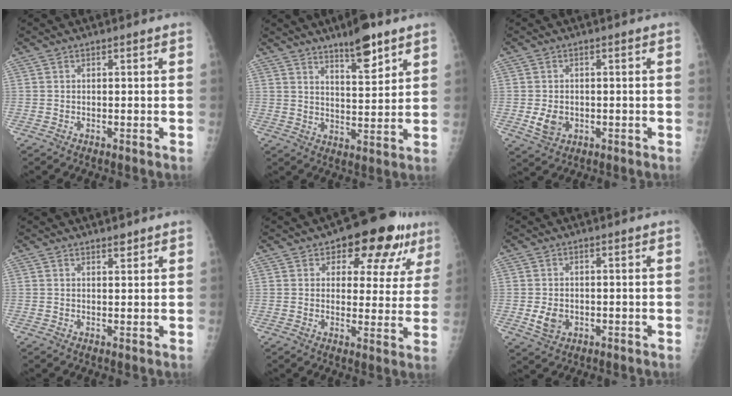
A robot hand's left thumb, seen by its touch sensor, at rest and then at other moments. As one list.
[{"total": 8.9, "force": [6.1, 2.3, 6.0], "torque": [-0.080, -0.041, 0.099]}, {"total": 4.1, "force": [-0.7, 3.2, 2.4], "torque": [-0.036, -0.001, -0.004]}, {"total": 1.6, "force": [1.3, 0.5, 0.7], "torque": [-0.004, -0.010, 0.021]}, {"total": 13.4, "force": [7.7, 7.0, 8.5], "torque": [-0.055, -0.022, 0.098]}, {"total": 3.7, "force": [-0.6, 2.9, 2.2], "torque": [-0.033, -0.001, -0.004]}]